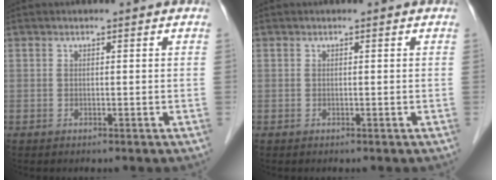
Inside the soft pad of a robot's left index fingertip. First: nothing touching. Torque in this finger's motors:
{"motor_torque": [0.00, 0.00, 0.00, 0.00]}